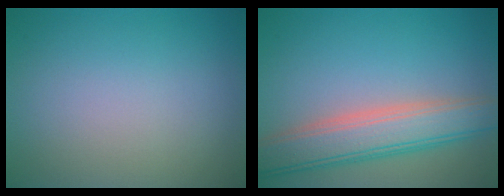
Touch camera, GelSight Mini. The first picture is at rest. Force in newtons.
{"total": 6.3, "press": 6.3, "slide": 0.4}